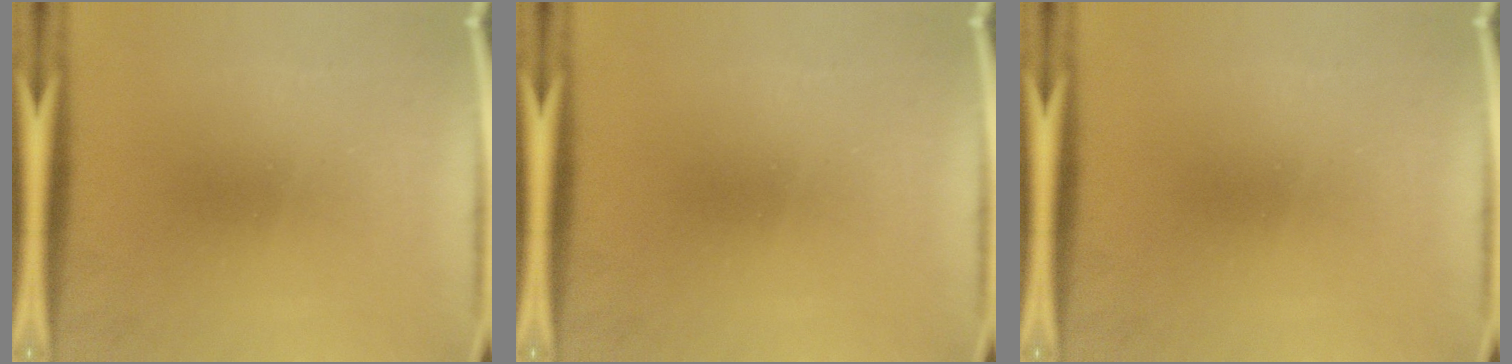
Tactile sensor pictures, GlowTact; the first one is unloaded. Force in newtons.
{"total": 0.0}
{"total": 0.0}